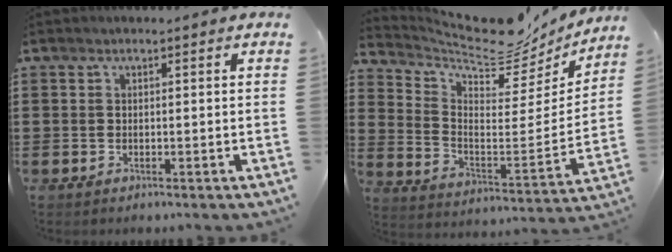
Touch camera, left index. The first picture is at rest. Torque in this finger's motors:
{"motor_torque": [1.35, -0.79, 0.36, 0.07]}